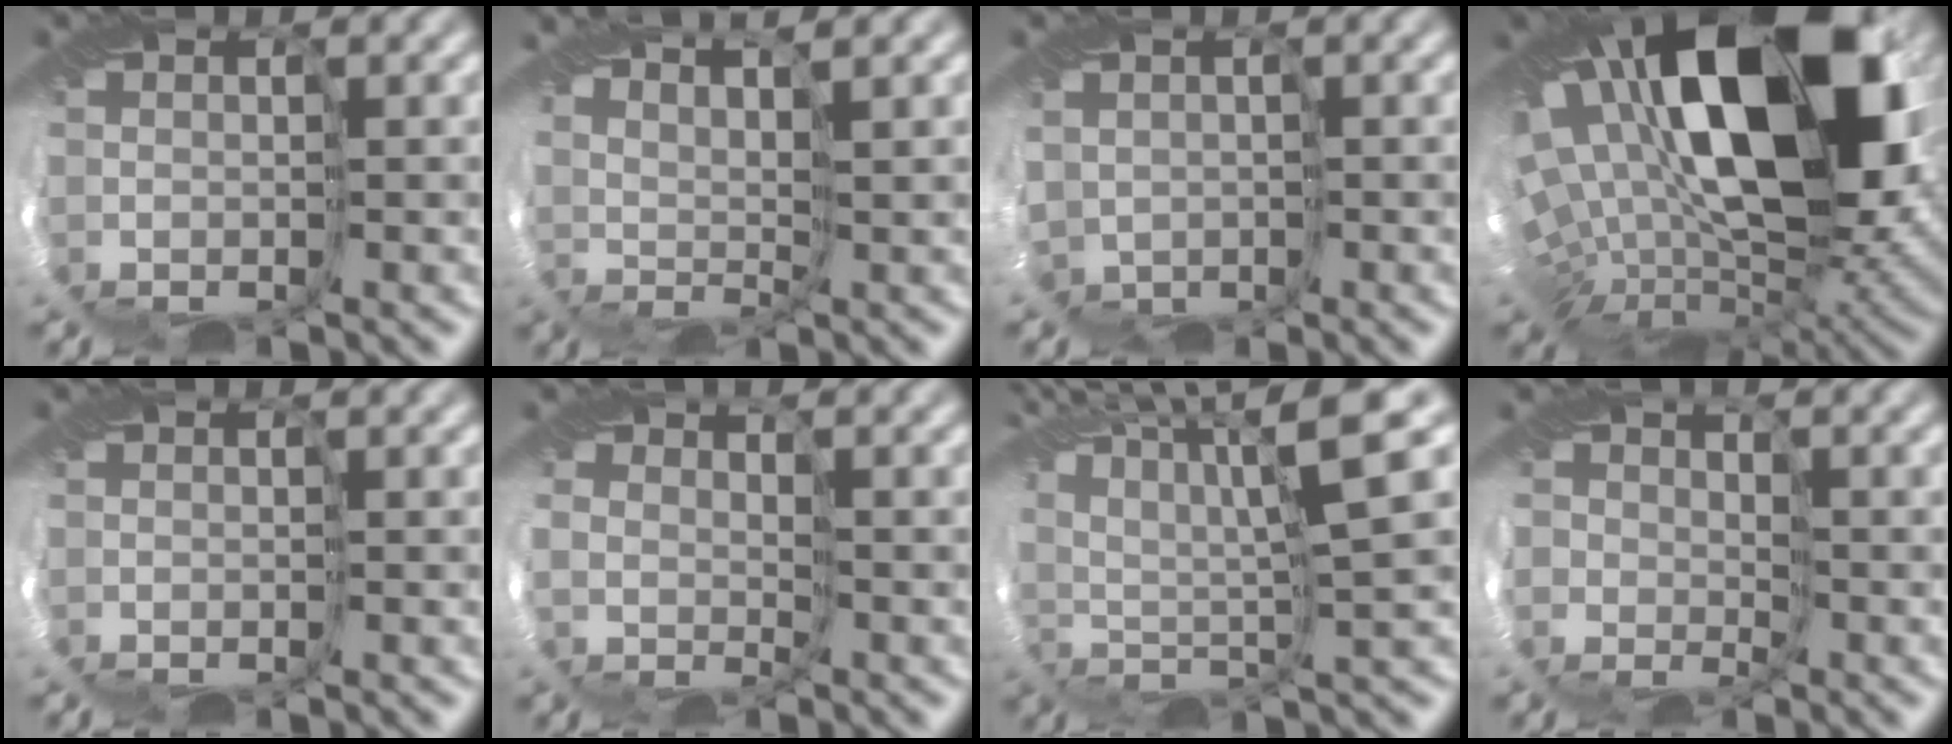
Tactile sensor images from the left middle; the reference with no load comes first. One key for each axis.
{"total": 4.5, "fx": 4.4, "fy": -0.6, "fz": 0.4, "tx": -0.009, "ty": 0.013, "tz": 0.058}
{"total": 2.6, "fx": 0.1, "fy": 2.4, "fz": 1.1, "tx": -0.031, "ty": -0.015, "tz": -0.006}
{"total": 17.7, "fx": 5.5, "fy": 8.7, "fz": 14.4, "tx": -0.252, "ty": -0.007, "tz": 0.106}
{"total": 0.0}
{"total": 2.0, "fx": 1.4, "fy": -0.7, "fz": -1.2, "tx": 0.012, "ty": 0.002, "tz": 0.026}
{"total": 9.3, "fx": 5.7, "fy": 1.0, "fz": 7.3, "tx": -0.151, "ty": 0.027, "tz": 0.104}
{"total": 1.6, "fx": 1.0, "fy": 1.2, "fz": -0.4, "tx": 0.002, "ty": -0.003, "tz": 0.024}